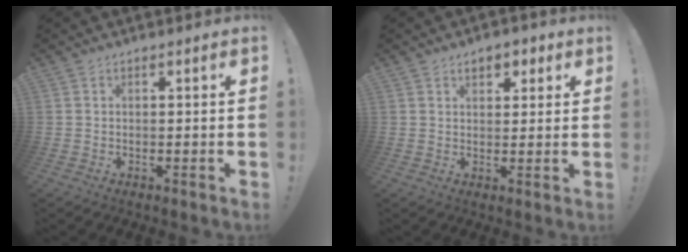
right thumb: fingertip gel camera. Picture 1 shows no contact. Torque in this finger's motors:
{"motor_torque": [-0.33, 0.36, 0.27, 0.04, 0.00]}